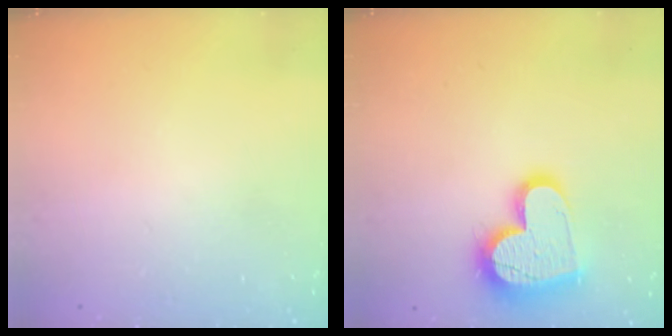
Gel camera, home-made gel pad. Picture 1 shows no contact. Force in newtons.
{"total": 16.6, "press": 16.5, "slide": 1.6}